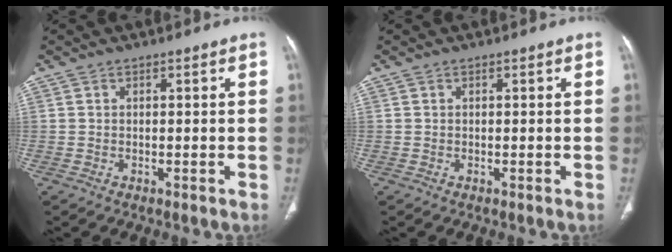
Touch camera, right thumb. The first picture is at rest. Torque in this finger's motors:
{"motor_torque": [0.00, 0.00, 0.00, 0.00, 0.00]}